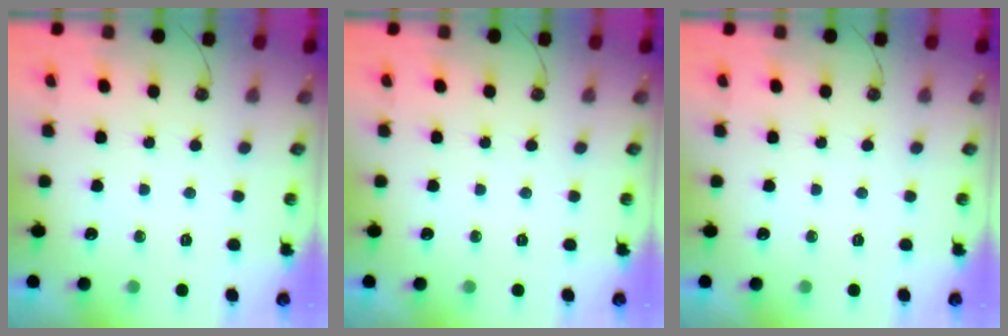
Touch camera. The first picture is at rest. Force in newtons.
{"total": 0.0}
{"total": 0.0}